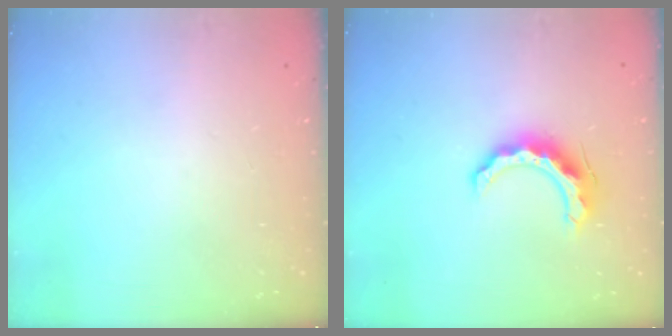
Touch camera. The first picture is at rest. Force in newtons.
{"total": 10.8, "press": 10.8, "slide": 0.4}